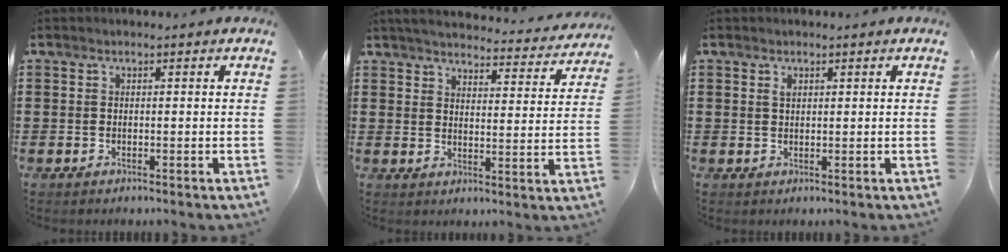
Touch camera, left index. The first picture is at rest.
{"total": 4.1, "force": [4.0, 0.1, 0.8], "torque": [-0.037, -0.029, 0.066]}
{"total": 0.9, "force": [0.6, 0.5, 0.6], "torque": [-0.014, 0.002, 0.011]}